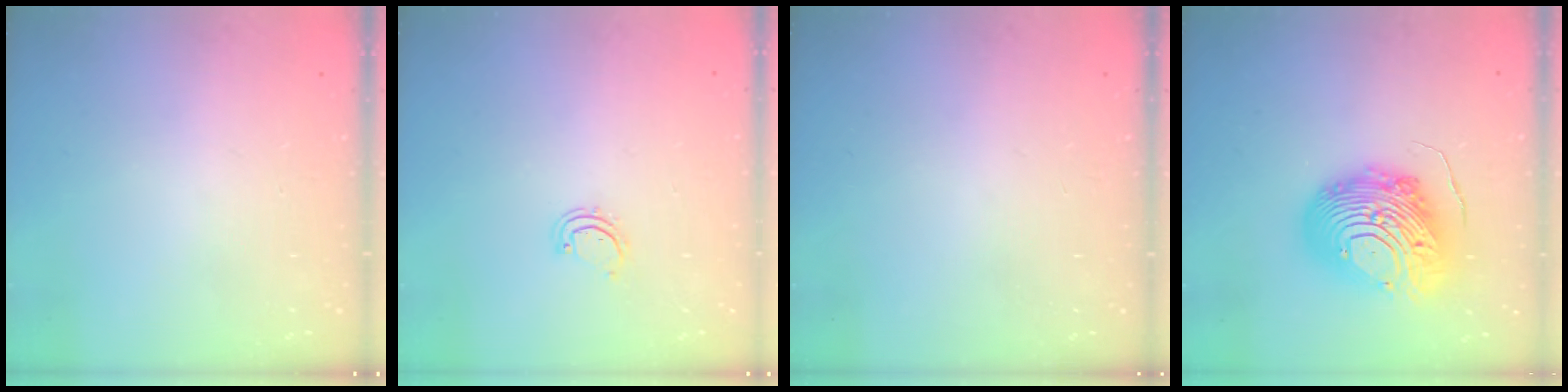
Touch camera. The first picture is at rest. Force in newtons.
{"total": 2.5, "press": 2.5, "slide": 0.3}
{"total": 0.0}
{"total": 16.1, "press": 16.0, "slide": 1.8}